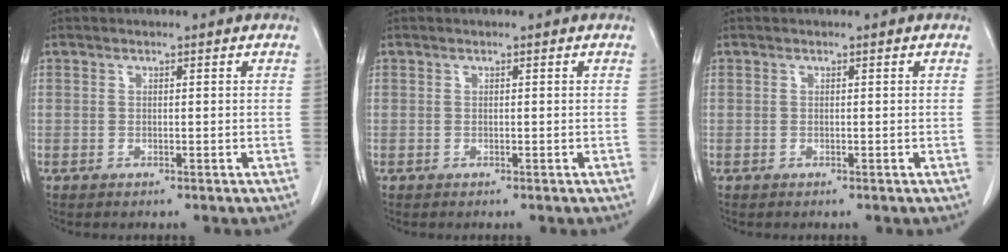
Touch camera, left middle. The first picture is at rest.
{"total": 0.0}
{"total": 0.0}